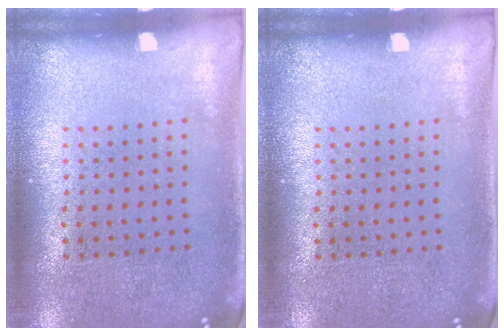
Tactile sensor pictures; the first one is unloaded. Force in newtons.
{"total": 0.0}